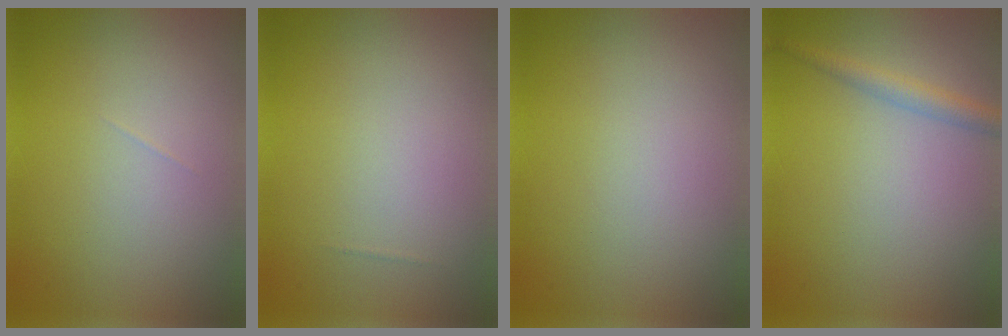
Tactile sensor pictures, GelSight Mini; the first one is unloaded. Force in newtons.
{"total": 0.0}
{"total": 0.0}
{"total": 2.1, "press": 2.1, "slide": 0.1}